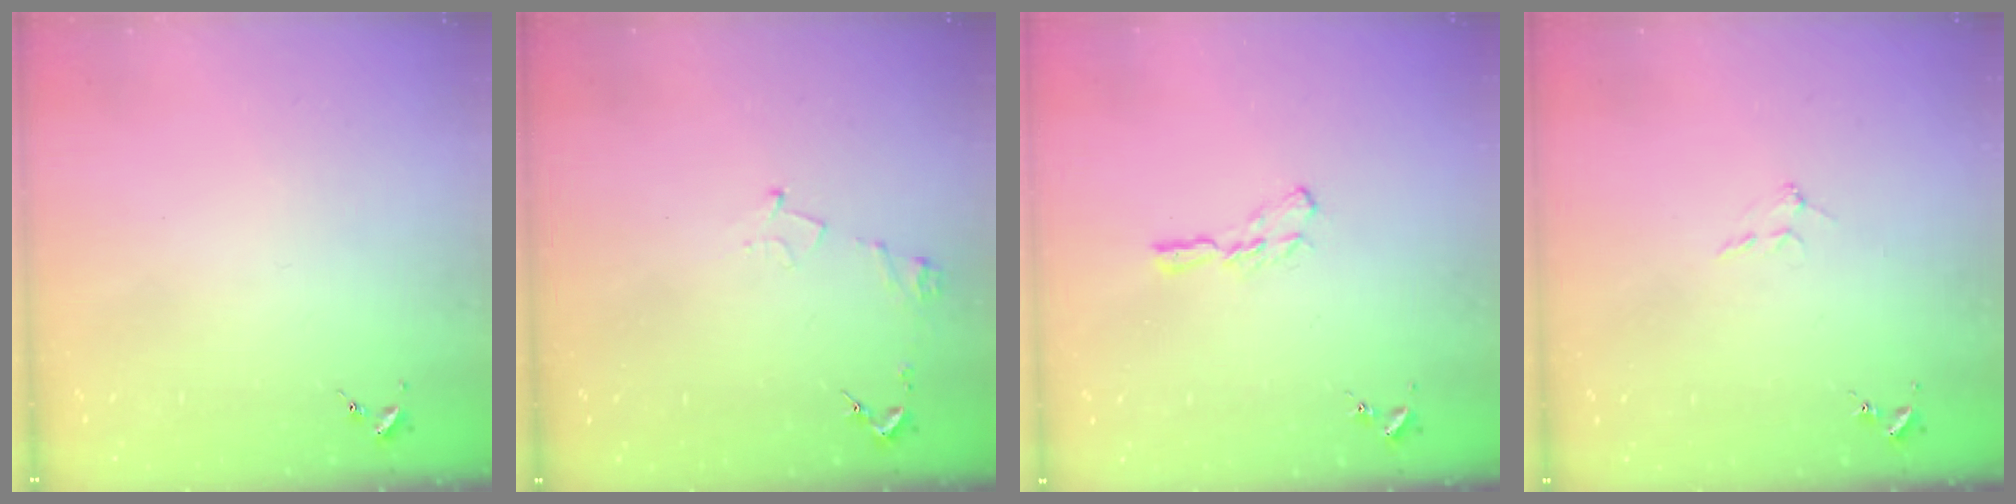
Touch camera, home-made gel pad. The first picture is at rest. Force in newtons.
{"total": 6.2, "press": 6.2, "slide": 0.7}
{"total": 5.8, "press": 5.8, "slide": 0.5}
{"total": 5.0, "press": 5.0, "slide": 0.9}